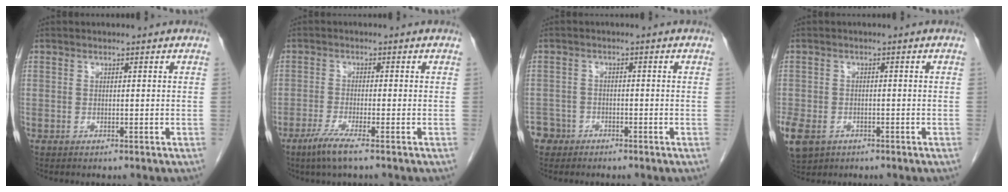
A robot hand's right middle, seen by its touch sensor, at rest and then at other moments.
{"total": 4.1, "force": [-2.7, -0.2, 3.1], "torque": [-0.069, -0.013, -0.056]}
{"total": 3.3, "force": [-2.3, 2.3, -0.5], "torque": [0.011, 0.009, -0.046]}
{"total": 13.7, "force": [-6.3, 10.5, 6.1], "torque": [-0.189, -0.015, -0.086]}